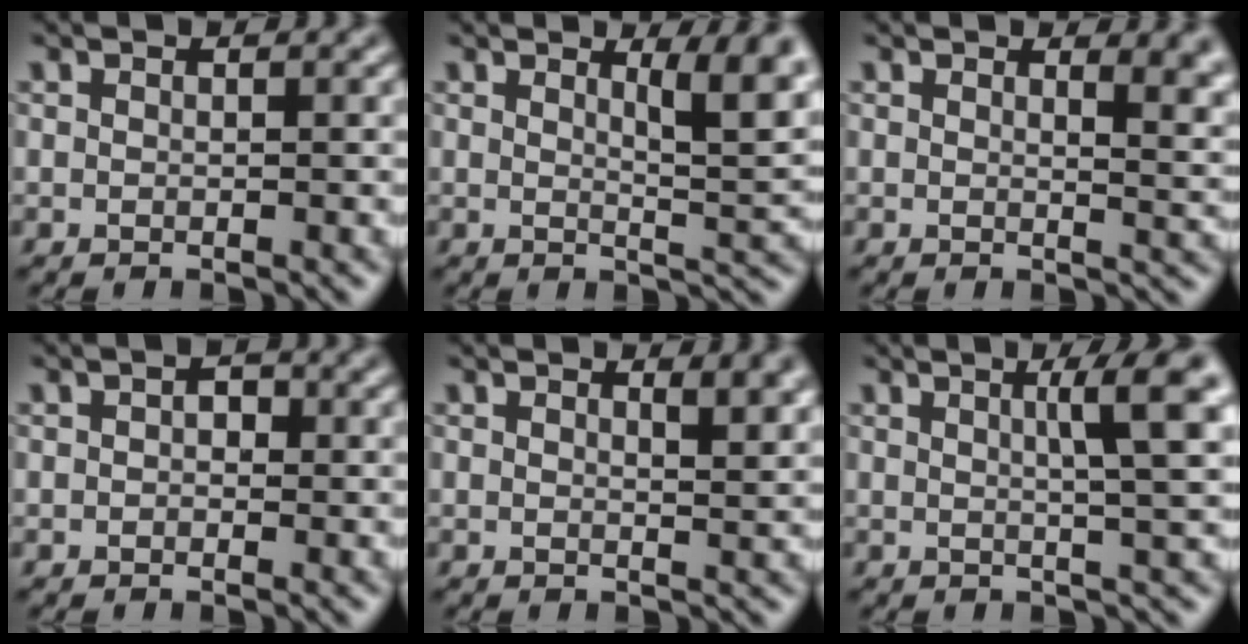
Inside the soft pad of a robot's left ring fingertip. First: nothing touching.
{"total": 5.1, "force": [2.3, 1.3, 4.4], "torque": [-0.051, -0.006, 0.034]}
{"total": 4.7, "force": [2.3, 2.0, 3.6], "torque": [-0.021, 0.002, 0.032]}
{"total": 1.2, "force": [0.1, 0.9, 0.8], "torque": [-0.009, -0.001, -0.002]}
{"total": 3.0, "force": [1.6, 1.1, 2.3], "torque": [-0.019, 0.002, 0.022]}
{"total": 5.1, "force": [1.5, 0.7, 4.8], "torque": [-0.062, 0.009, 0.022]}